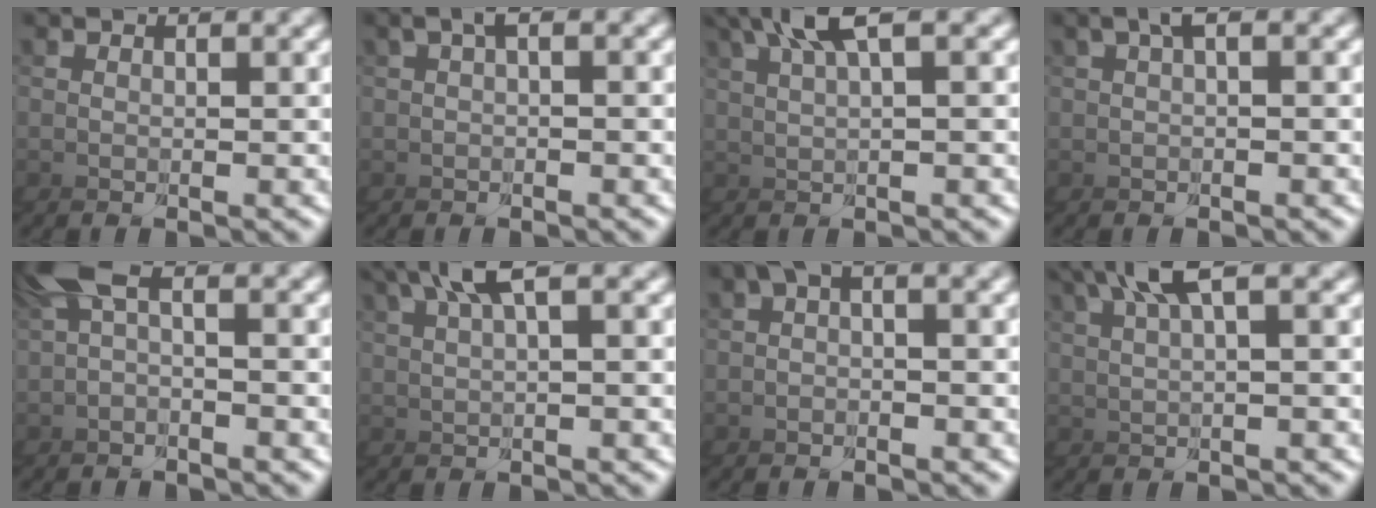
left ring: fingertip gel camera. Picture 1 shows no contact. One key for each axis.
{"total": 1.7, "fx": -0.8, "fy": -0.8, "fz": 1.2, "tx": -0.030, "ty": 0.008, "tz": -0.011}
{"total": 2.9, "fx": 1.7, "fy": -0.9, "fz": 2.1, "tx": -0.065, "ty": 0.012, "tz": 0.029}
{"total": 1.6, "fx": -0.6, "fy": -1.0, "fz": 1.0, "tx": -0.026, "ty": 0.011, "tz": -0.010}
{"total": 2.2, "fx": -1.5, "fy": -0.1, "fz": 1.6, "tx": -0.071, "ty": -0.006, "tz": -0.014}
{"total": 2.5, "fx": 1.0, "fy": -1.0, "fz": 2.1, "tx": -0.061, "ty": 0.012, "tz": 0.019}
{"total": 1.2, "fx": -1.0, "fy": 0.0, "fz": 0.7, "tx": -0.053, "ty": -0.007, "tz": -0.009}
{"total": 2.8, "fx": 1.3, "fy": -1.0, "fz": 2.3, "tx": -0.064, "ty": 0.013, "tz": 0.021}